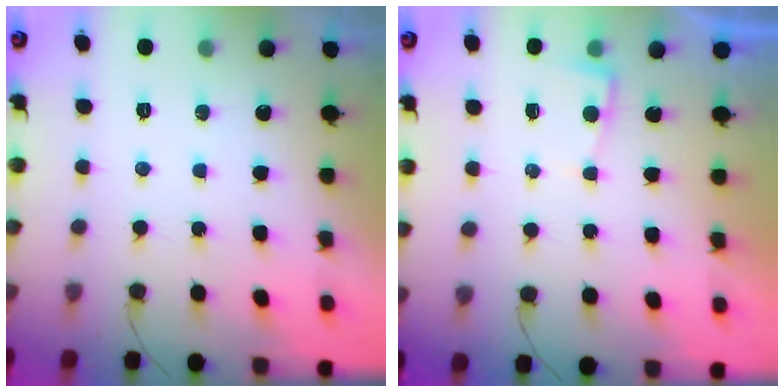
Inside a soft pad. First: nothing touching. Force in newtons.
{"total": 1.8, "press": 1.8, "slide": 0.2}